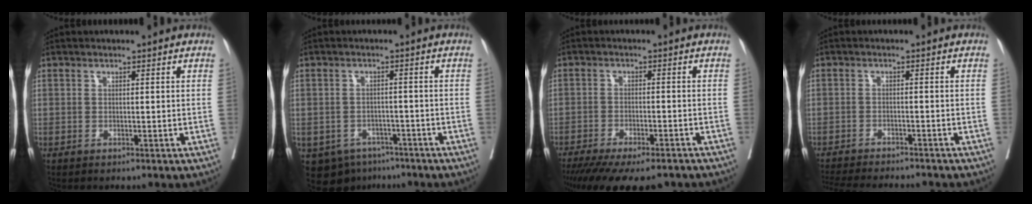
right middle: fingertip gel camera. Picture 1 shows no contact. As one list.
[{"total": 8.0, "force": [-5.1, 5.7, 2.3], "torque": [-0.036, 0.005, -0.067]}, {"total": 15.8, "force": [-12.8, 4.0, 8.2], "torque": [-0.145, -0.027, -0.180]}, {"total": 13.6, "force": [-12.4, 2.0, 5.2], "torque": [-0.097, -0.019, -0.172]}]